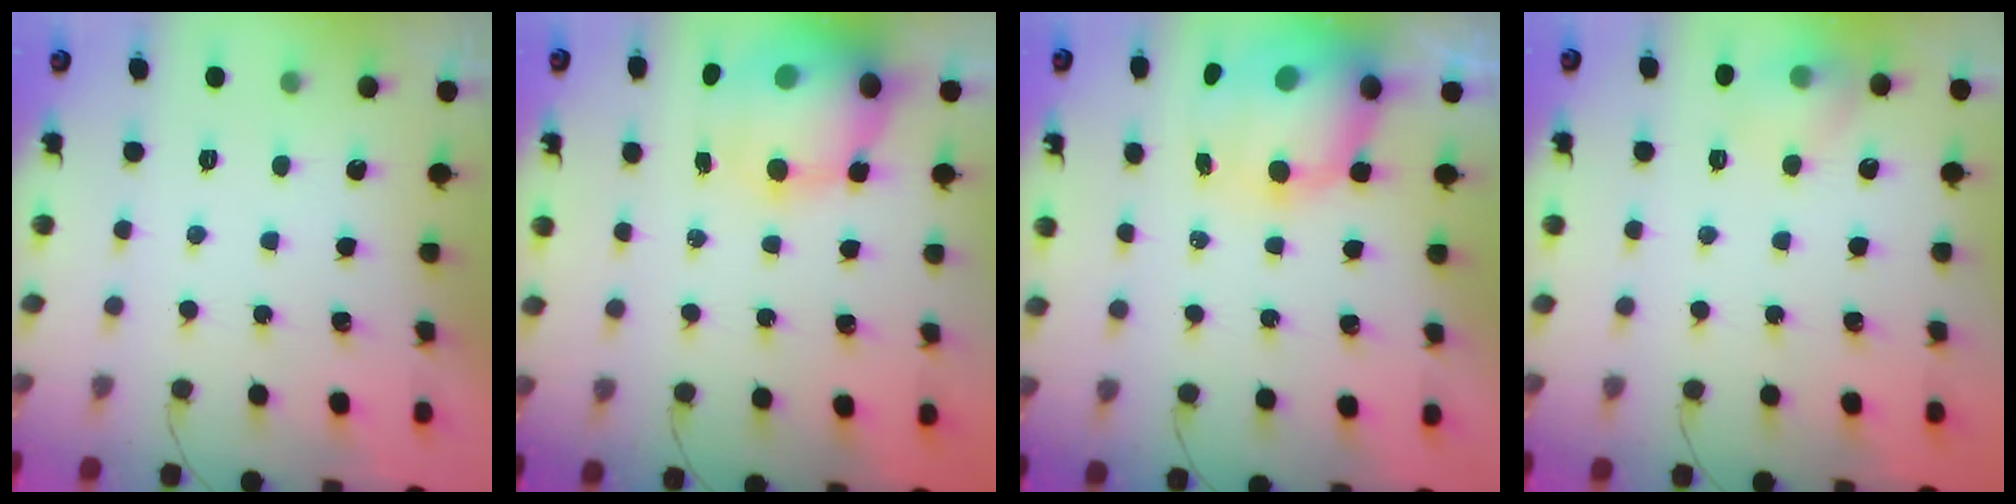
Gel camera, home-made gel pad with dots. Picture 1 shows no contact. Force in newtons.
{"total": 13.8, "press": 13.3, "slide": 3.6}
{"total": 12.8, "press": 12.4, "slide": 3.4}
{"total": 8.5, "press": 8.3, "slide": 1.7}